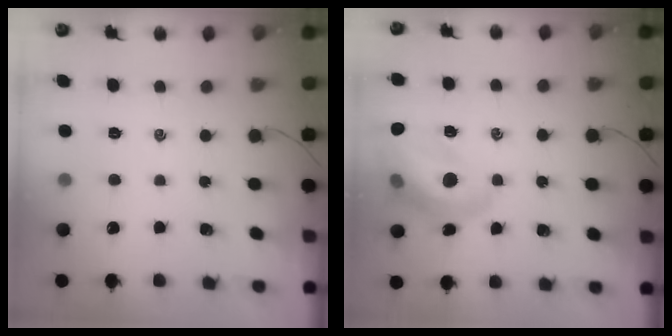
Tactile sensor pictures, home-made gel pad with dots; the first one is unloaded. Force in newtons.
{"total": 15.2, "press": 15.0, "slide": 2.3}